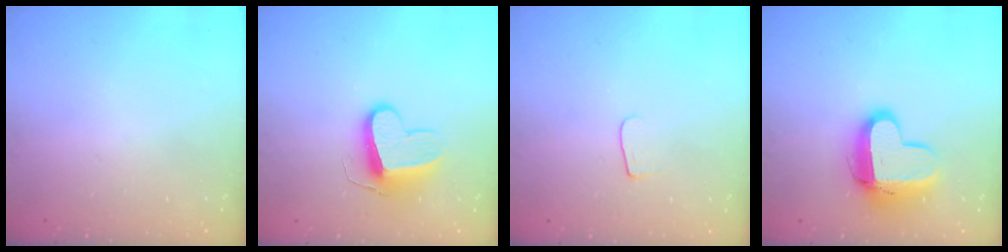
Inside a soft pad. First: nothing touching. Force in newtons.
{"total": 9.9, "press": 9.9, "slide": 0.0}
{"total": 3.8, "press": 3.8, "slide": 0.5}
{"total": 13.0, "press": 13.0, "slide": 1.2}